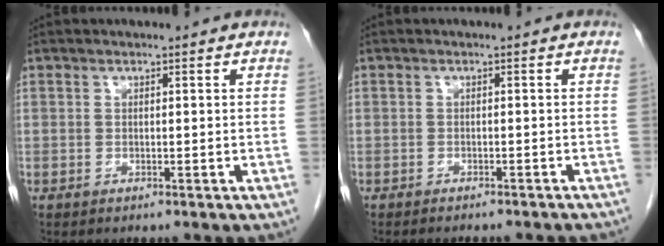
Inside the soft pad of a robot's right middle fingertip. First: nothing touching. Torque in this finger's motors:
{"motor_torque": [0.29, -0.25, 0.03, 0.02]}